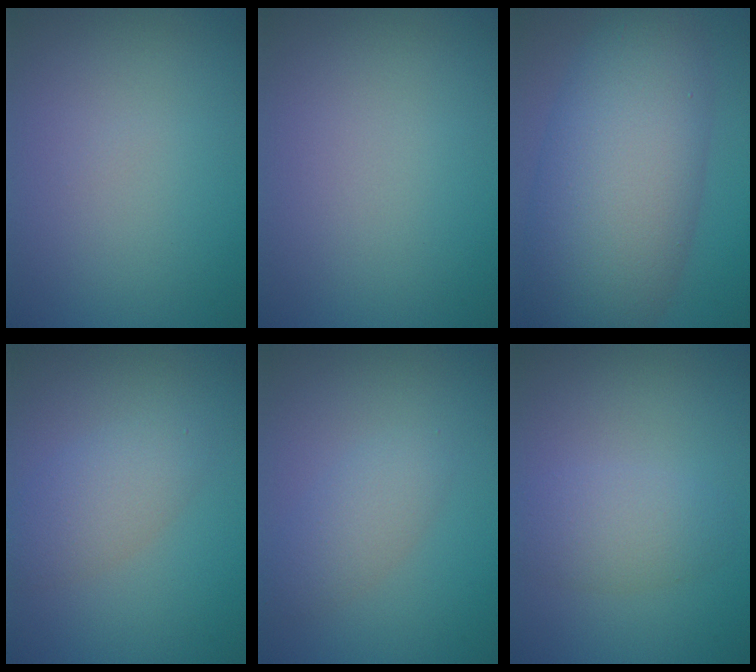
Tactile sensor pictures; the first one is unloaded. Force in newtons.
{"total": 0.0}
{"total": 11.2, "press": 11.2, "slide": 0.1}
{"total": 2.8, "press": 2.8, "slide": 0.1}
{"total": 2.2, "press": 2.2, "slide": 0.2}
{"total": 2.8, "press": 2.8, "slide": 0.2}